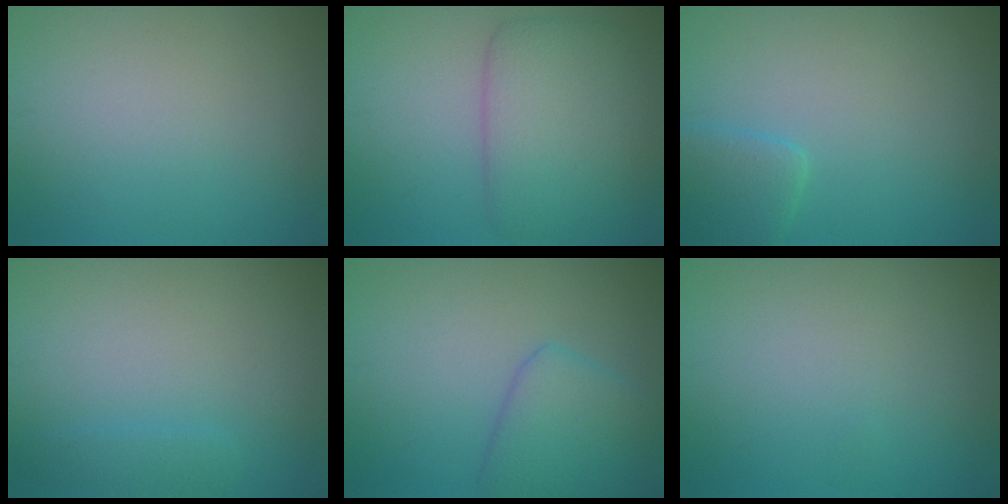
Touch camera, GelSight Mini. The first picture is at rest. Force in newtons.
{"total": 5.7, "press": 5.7, "slide": 0.2}
{"total": 2.6, "press": 2.6, "slide": 0.2}
{"total": 1.4, "press": 1.4, "slide": 0.1}
{"total": 3.8, "press": 3.8, "slide": 0.1}
{"total": 0.0}